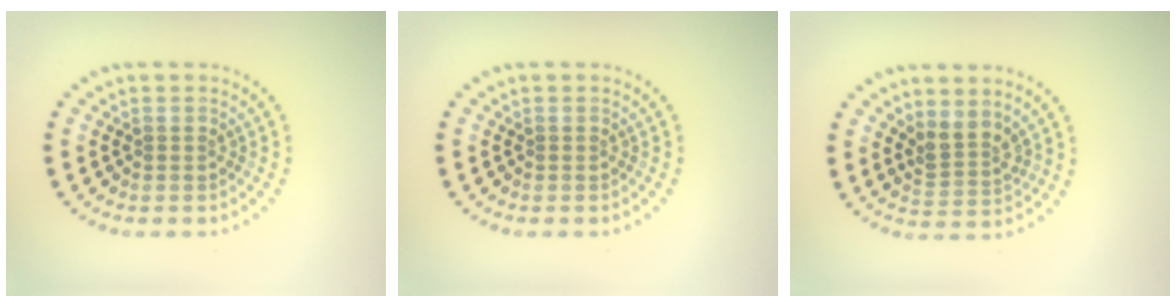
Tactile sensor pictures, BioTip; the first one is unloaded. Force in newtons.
{"total": 0.0}
{"total": 2.6, "press": 1.9, "slide": 1.7}